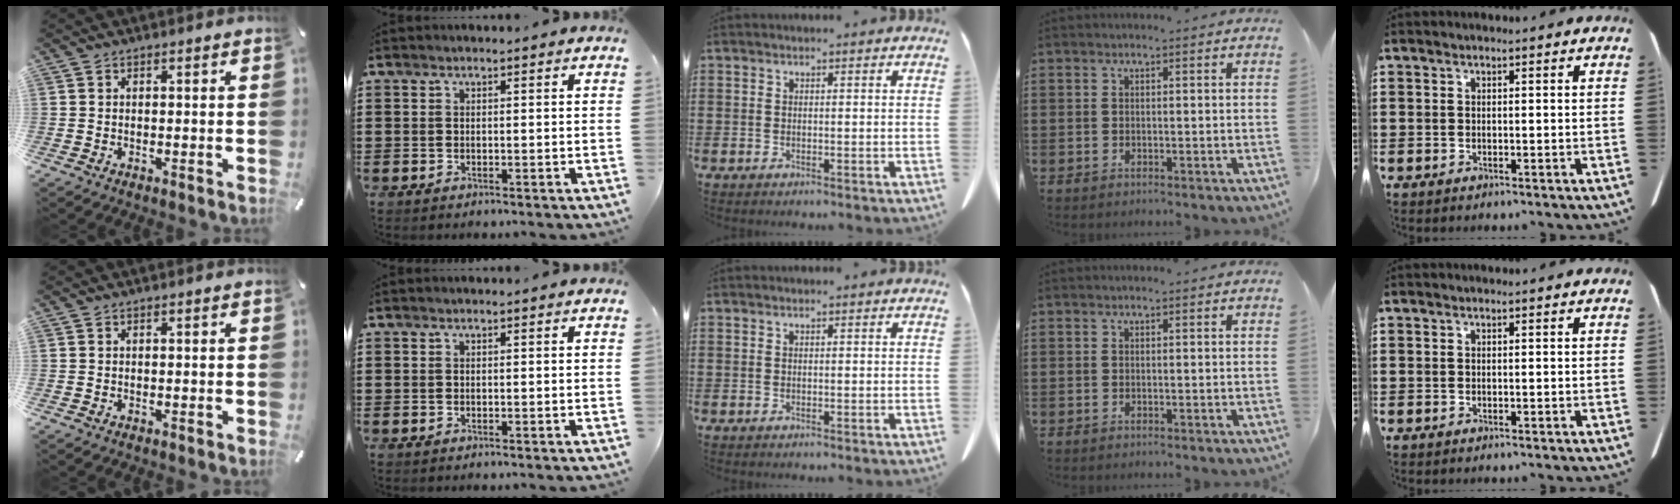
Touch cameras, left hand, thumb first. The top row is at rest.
{}